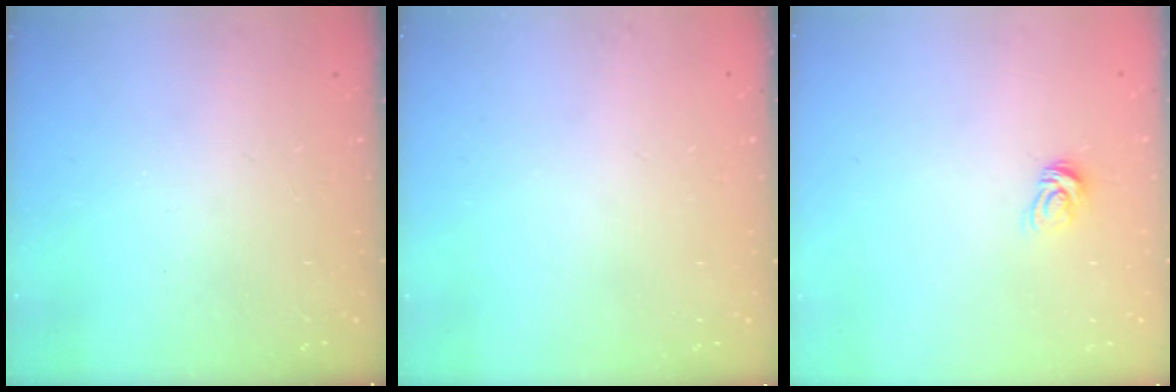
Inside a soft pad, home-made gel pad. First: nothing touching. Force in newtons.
{"total": 0.0}
{"total": 5.1, "press": 5.1, "slide": 0.4}